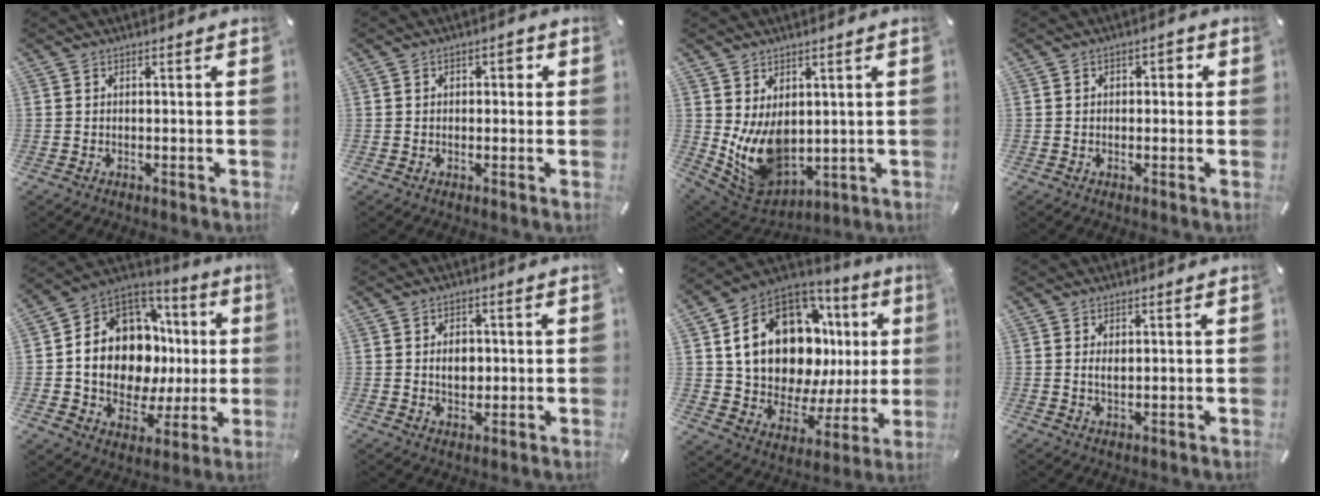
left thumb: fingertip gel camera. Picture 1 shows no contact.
{"total": 2.3, "force": [-0.1, 1.7, 1.6], "torque": [-0.026, 0.009, -0.008]}
{"total": 12.2, "force": [0.7, 9.4, 7.8], "torque": [-0.160, -0.028, 0.021]}
{"total": 2.2, "force": [-0.5, 1.7, 1.3], "torque": [-0.028, 0.012, -0.014]}
{"total": 15.4, "force": [1.7, 12.1, 9.4], "torque": [-0.174, -0.035, 0.033]}
{"total": 4.6, "force": [0.2, 3.5, 2.9], "torque": [-0.028, -0.007, -0.003]}
{"total": 20.9, "force": [8.6, 12.8, 14.1], "torque": [-0.245, -0.063, 0.151]}
{"total": 1.7, "force": [0.6, 0.7, 1.4], "torque": [-0.030, 0.000, 0.011]}